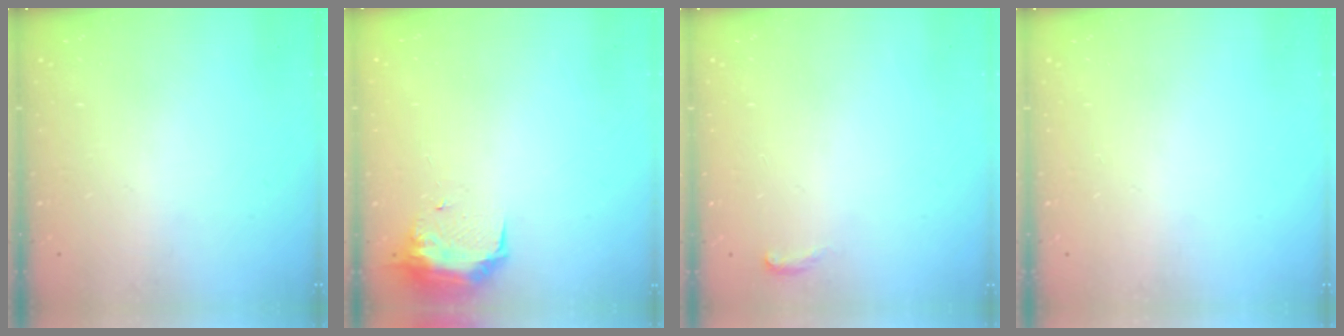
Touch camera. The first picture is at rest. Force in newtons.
{"total": 8.6, "press": 8.6, "slide": 0.6}
{"total": 4.1, "press": 3.8, "slide": 1.5}
{"total": 0.0}